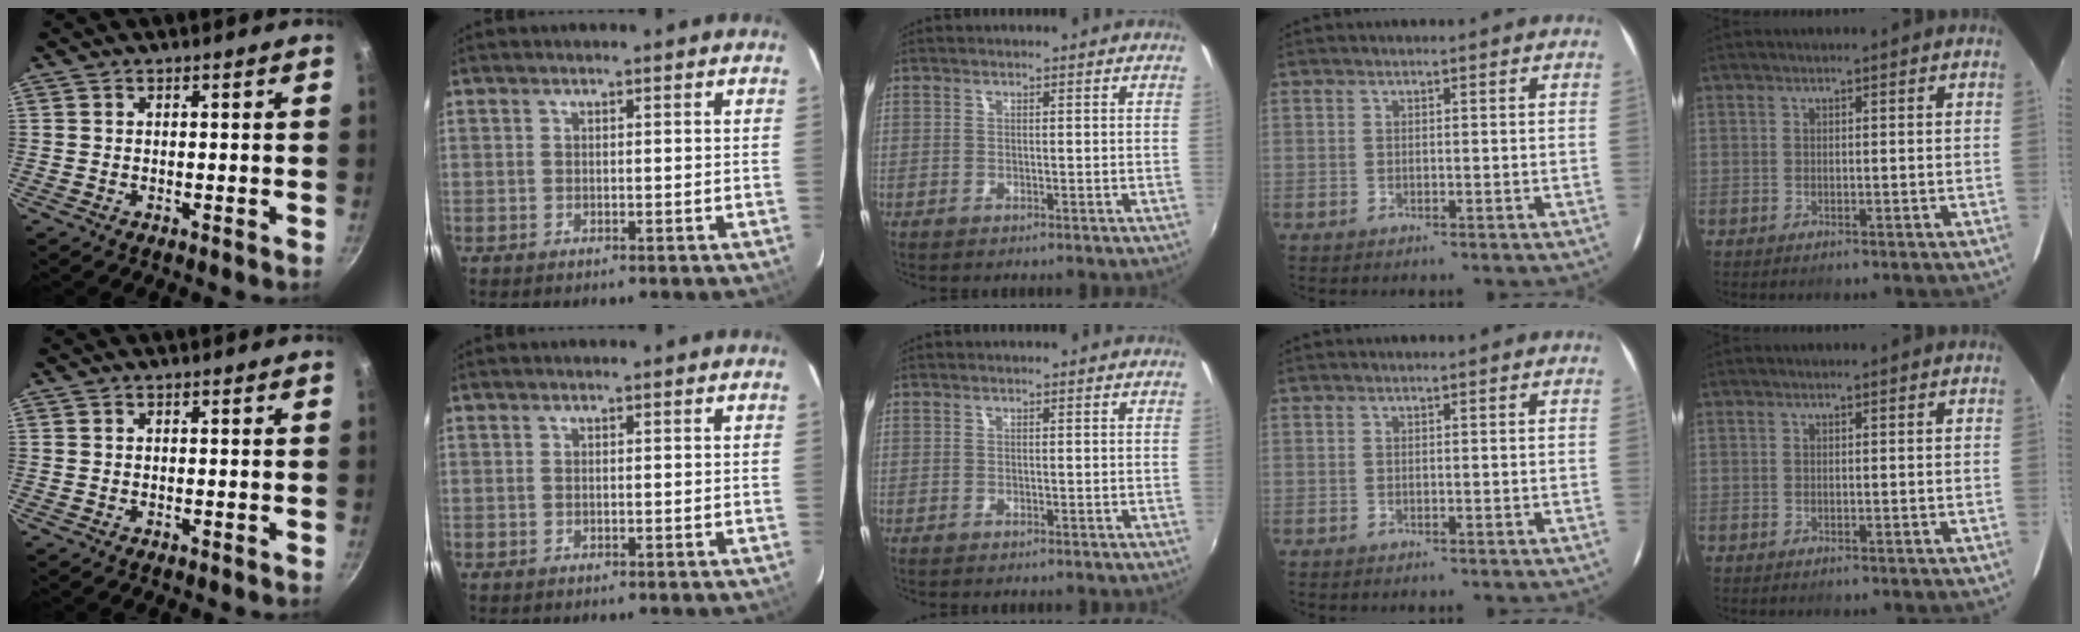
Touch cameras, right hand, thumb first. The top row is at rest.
{}